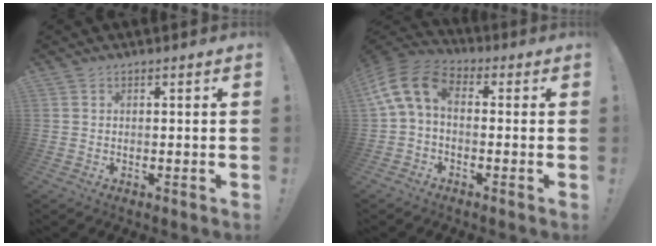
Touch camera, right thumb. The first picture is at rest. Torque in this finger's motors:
{"motor_torque": [-0.17, 1.30, 1.51, 0.28, 0.60]}